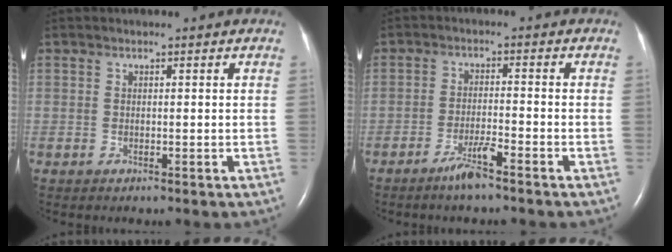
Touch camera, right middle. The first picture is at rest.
{"total": 4.1, "force": [-3.1, -0.1, 2.7], "torque": [-0.056, -0.006, -0.060]}